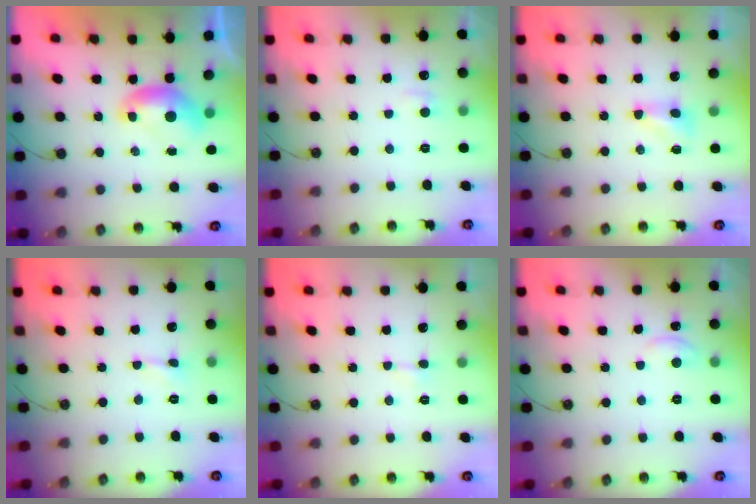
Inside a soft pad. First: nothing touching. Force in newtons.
{"total": 1.2, "press": 1.0, "slide": 0.7}
{"total": 2.3, "press": 2.3, "slide": 0.5}
{"total": 0.6, "press": 0.5, "slide": 0.3}
{"total": 0.9, "press": 0.9, "slide": 0.3}
{"total": 2.6, "press": 2.6, "slide": 0.1}